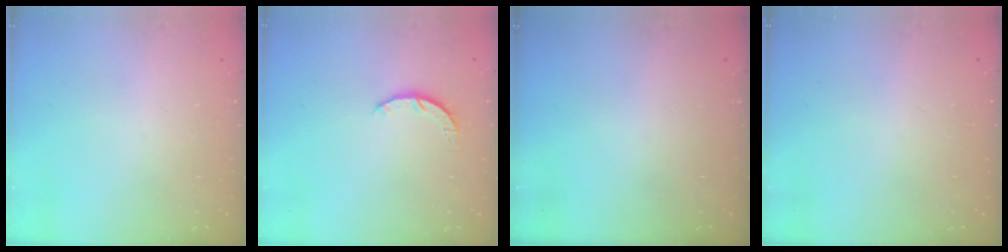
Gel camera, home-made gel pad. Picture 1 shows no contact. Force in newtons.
{"total": 3.0, "press": 3.0, "slide": 0.4}
{"total": 0.0}
{"total": 2.2, "press": 2.2, "slide": 0.1}